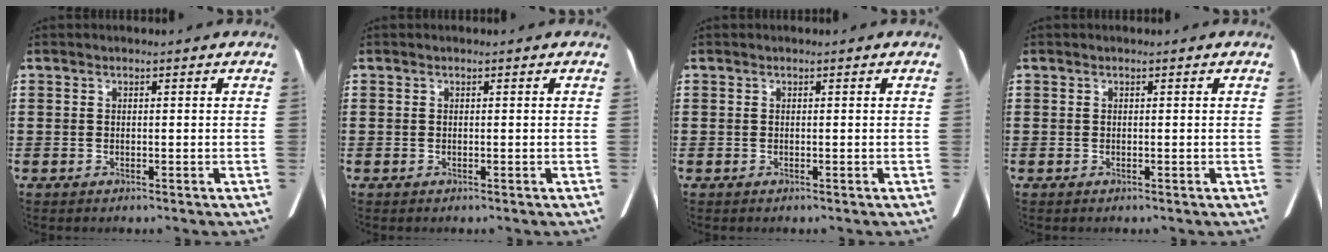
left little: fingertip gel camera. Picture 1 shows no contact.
{"total": 0.0}
{"total": 0.0}
{"total": 0.0}